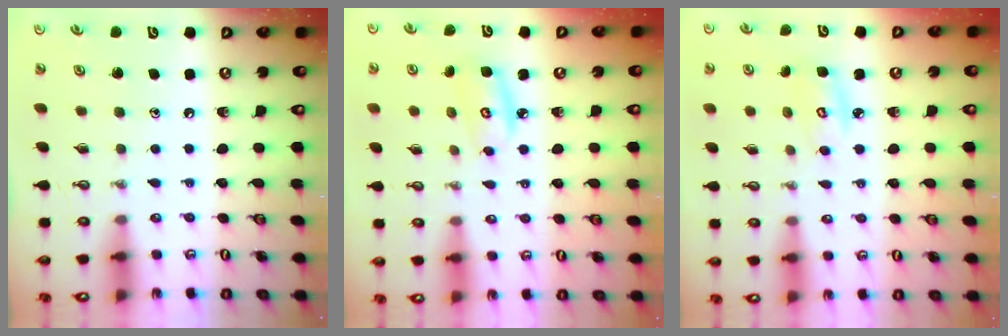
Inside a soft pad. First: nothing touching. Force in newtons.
{"total": 4.4, "press": 4.4, "slide": 0.3}
{"total": 3.4, "press": 3.4, "slide": 0.4}